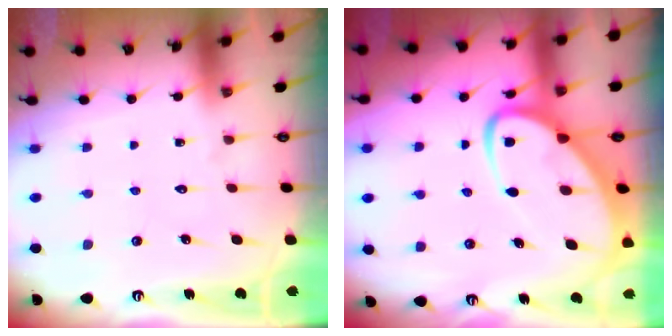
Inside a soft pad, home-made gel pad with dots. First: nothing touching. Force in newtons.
{"total": 10.0, "press": 9.9, "slide": 0.9}